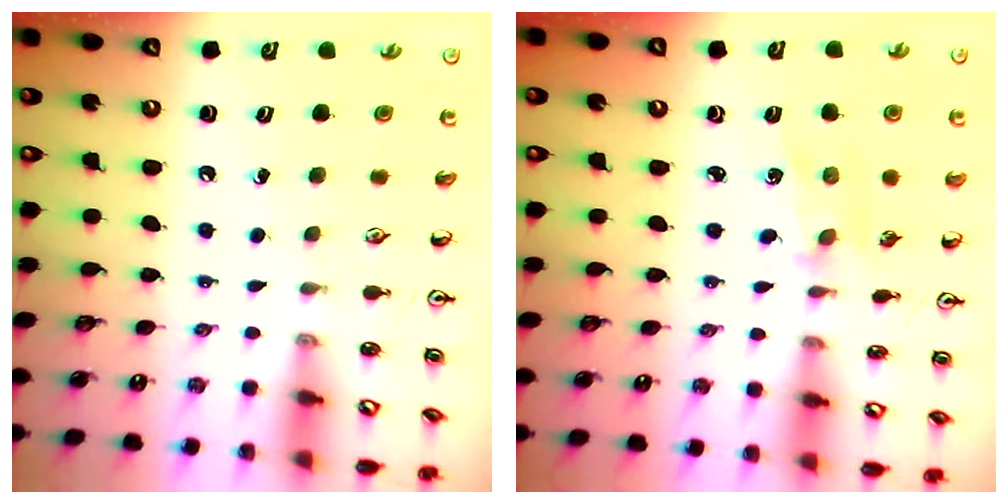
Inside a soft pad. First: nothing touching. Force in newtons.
{"total": 1.7, "press": 1.7, "slide": 0.3}